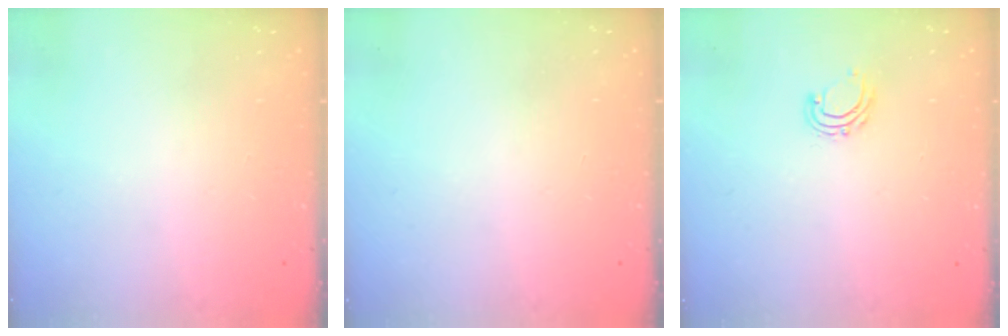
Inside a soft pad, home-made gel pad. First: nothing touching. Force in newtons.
{"total": 0.0}
{"total": 5.4, "press": 5.3, "slide": 0.7}